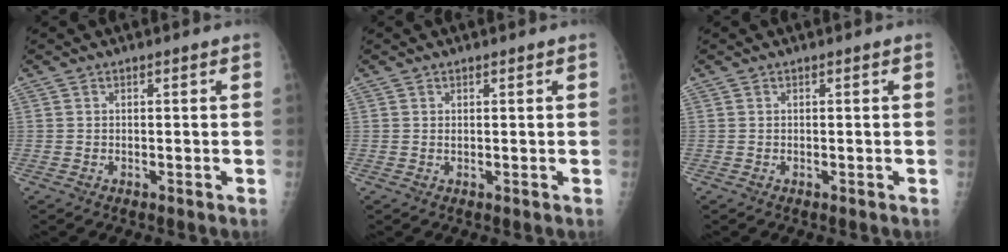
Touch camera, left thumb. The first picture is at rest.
{"total": 0.5, "force": [0.4, 0.3, 0.2], "torque": [-0.003, -0.003, 0.005]}
{"total": 0.0}